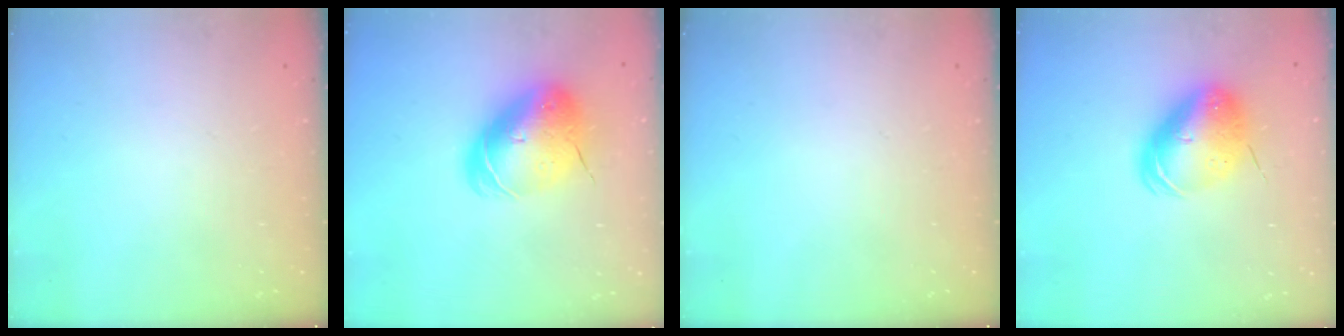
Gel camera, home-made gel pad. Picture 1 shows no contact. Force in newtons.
{"total": 12.1, "press": 11.9, "slide": 2.2}
{"total": 0.0}
{"total": 11.4, "press": 11.1, "slide": 2.6}